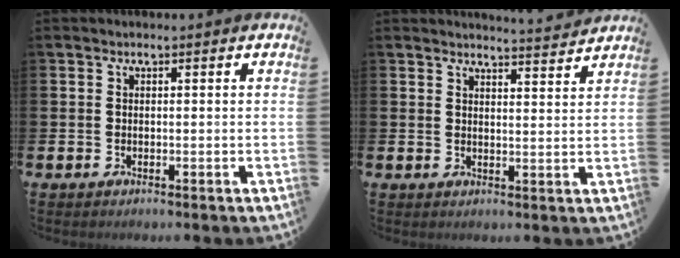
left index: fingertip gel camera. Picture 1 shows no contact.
{"total": 3.9, "force": [3.9, -0.5, 0.1], "torque": [0.003, -0.031, 0.068]}